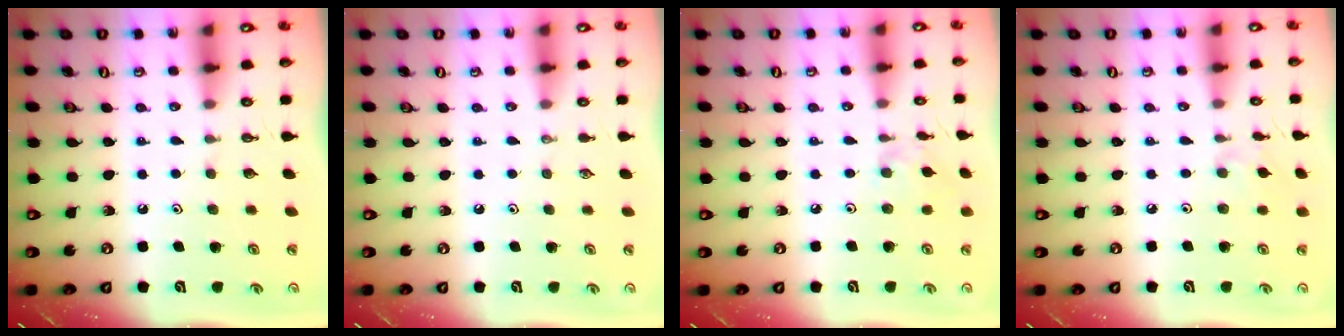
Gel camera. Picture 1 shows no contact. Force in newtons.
{"total": 0.0}
{"total": 2.0, "press": 1.9, "slide": 0.5}
{"total": 2.1, "press": 2.1, "slide": 0.4}